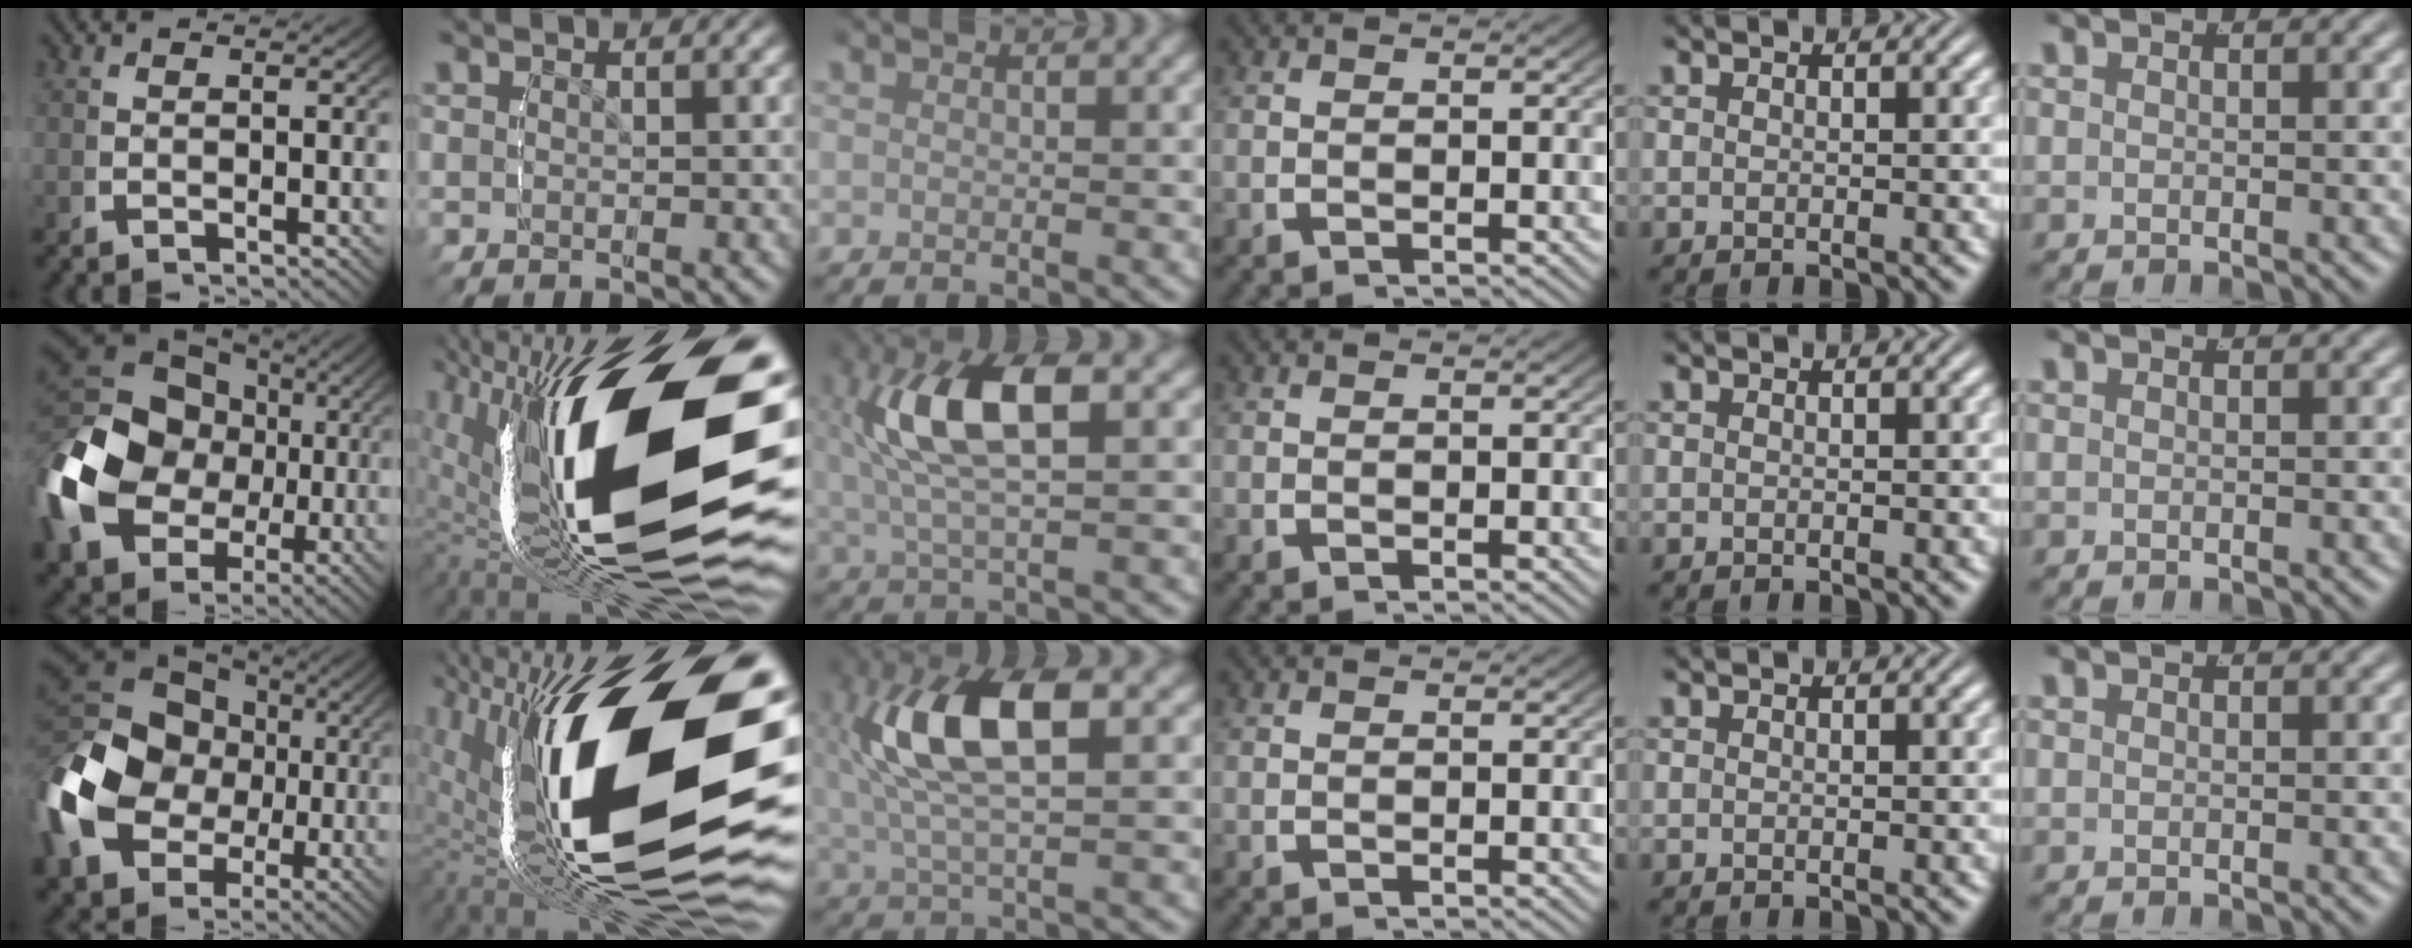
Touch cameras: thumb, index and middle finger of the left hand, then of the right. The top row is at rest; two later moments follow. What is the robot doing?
{"motion": "grasp_and_lifting", "object": "scissors"}